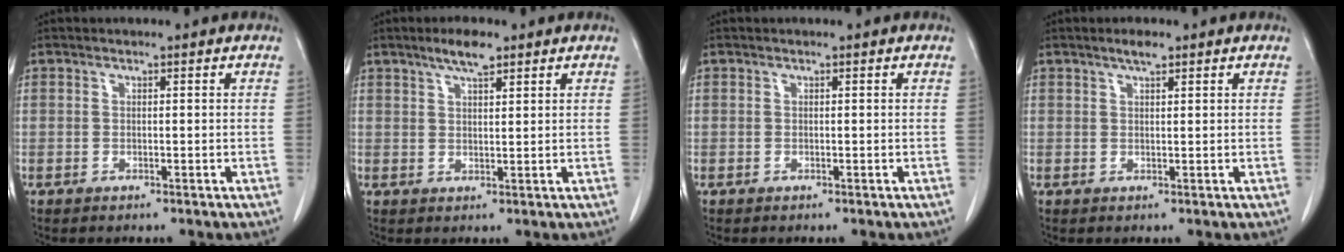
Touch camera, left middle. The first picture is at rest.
{"total": 4.2, "force": [3.0, 0.8, 2.8], "torque": [-0.054, 0.003, 0.054]}
{"total": 0.0}
{"total": 1.9, "force": [1.4, 0.3, 1.2], "torque": [-0.025, 0.002, 0.026]}